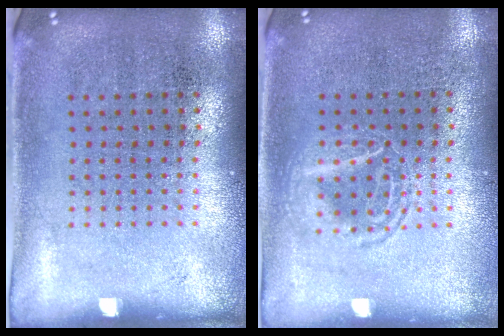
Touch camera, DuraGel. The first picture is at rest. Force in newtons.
{"total": 2.1, "press": 2.1, "slide": 0.3}